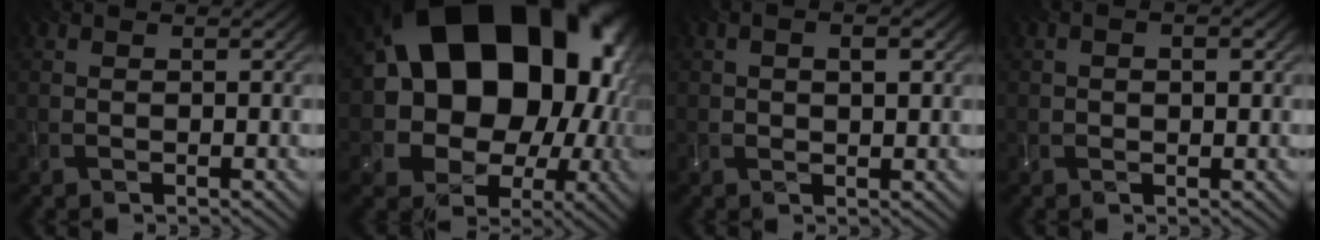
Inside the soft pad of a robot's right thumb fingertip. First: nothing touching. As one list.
[{"total": 22.1, "force": [4.0, 17.5, 13.0], "torque": [-0.248, -0.011, 0.093]}, {"total": 2.7, "force": [0.6, 1.3, 2.3], "torque": [-0.034, -0.002, 0.012]}, {"total": 2.3, "force": [0.3, 1.3, 1.8], "torque": [-0.024, 0.001, 0.006]}]